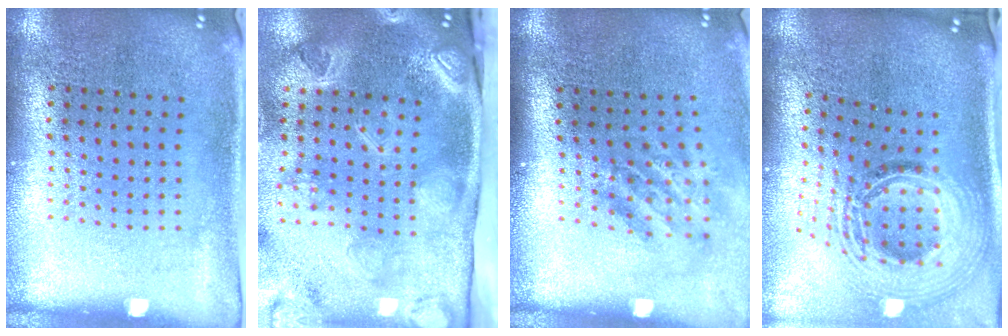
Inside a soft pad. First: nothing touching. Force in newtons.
{"total": 4.4, "press": 3.1, "slide": 3.0}
{"total": 1.9, "press": 1.2, "slide": 1.4}
{"total": 2.5, "press": 1.8, "slide": 1.8}